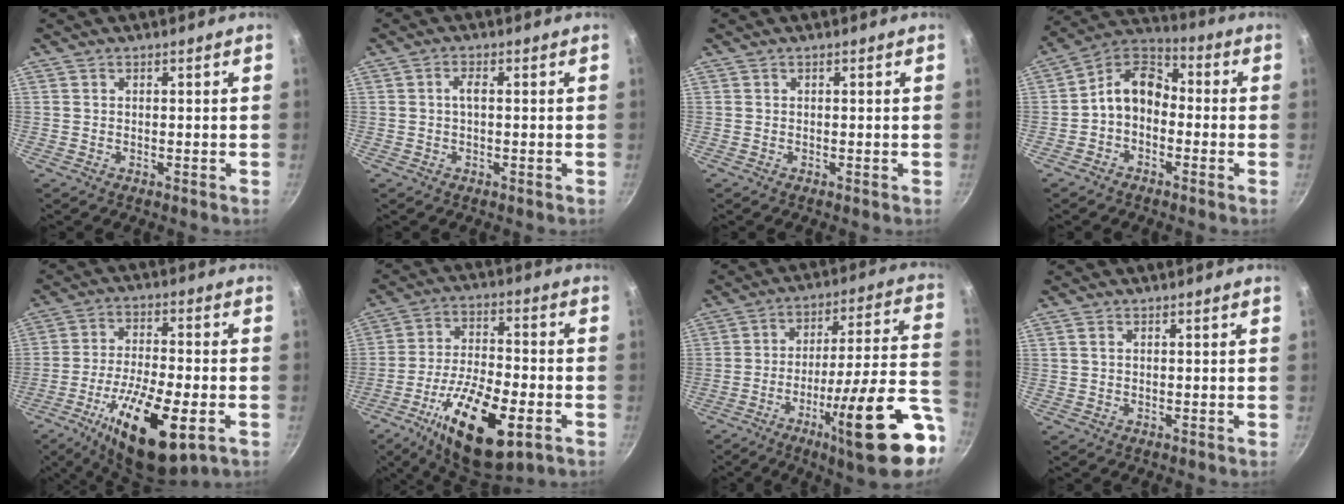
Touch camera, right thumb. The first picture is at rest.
{"total": 1.7, "force": [0.0, 0.6, 1.6], "torque": [-0.038, 0.008, -0.002]}
{"total": 0.0}
{"total": 9.6, "force": [-1.5, 6.9, 6.5], "torque": [-0.088, 0.046, -0.051]}
{"total": 18.8, "force": [-7.7, 6.4, 16.0], "torque": [-0.272, 0.015, -0.127]}
{"total": 20.1, "force": [-8.5, 8.0, 16.4], "torque": [-0.270, 0.021, -0.143]}
{"total": 23.5, "force": [-9.6, 4.2, 21.0], "torque": [-0.273, 0.029, -0.144]}
{"total": 0.9, "force": [0.4, 0.5, 0.7], "torque": [-0.013, 0.002, 0.007]}